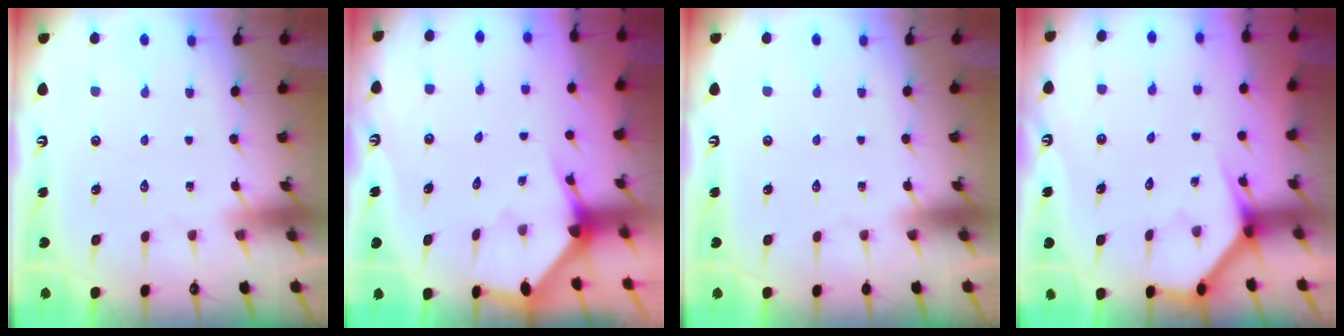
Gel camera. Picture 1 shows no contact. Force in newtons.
{"total": 2.5, "press": 2.5, "slide": 0.1}
{"total": 0.0}
{"total": 3.7, "press": 3.7, "slide": 0.4}